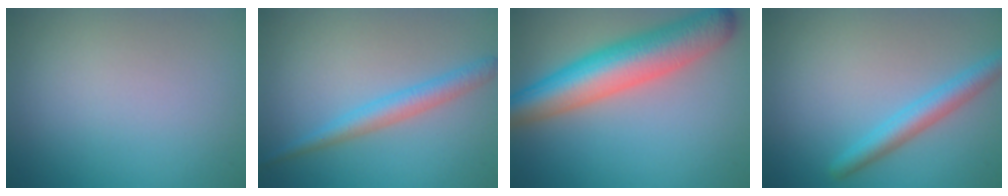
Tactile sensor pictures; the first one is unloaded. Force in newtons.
{"total": 2.6, "press": 2.6, "slide": 0.0}
{"total": 8.6, "press": 8.6, "slide": 0.5}
{"total": 2.9, "press": 2.9, "slide": 0.2}